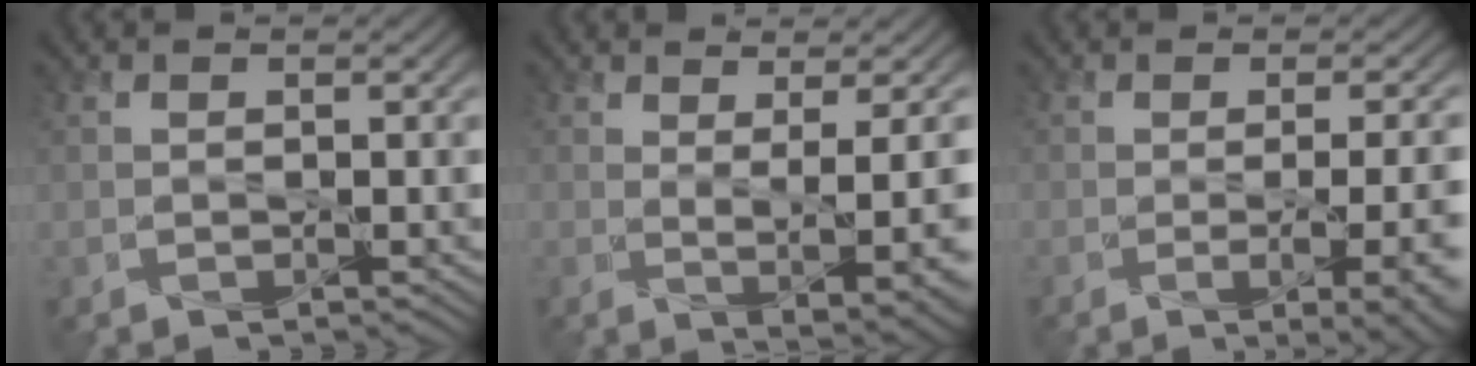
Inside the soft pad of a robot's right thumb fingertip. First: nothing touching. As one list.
[{"total": 5.8, "force": [0.5, 1.6, 5.6], "torque": [-0.081, -0.011, 0.016]}, {"total": 10.4, "force": [-2.5, 4.1, 9.2], "torque": [-0.080, -0.011, -0.019]}]